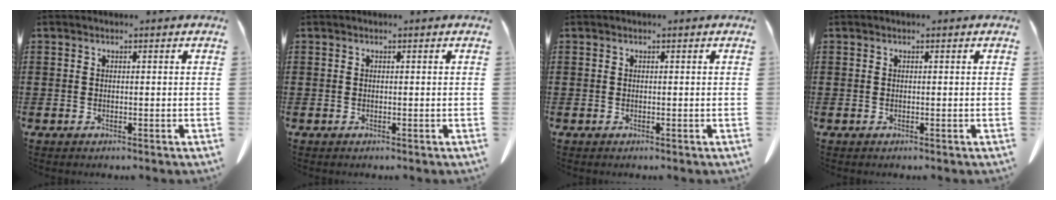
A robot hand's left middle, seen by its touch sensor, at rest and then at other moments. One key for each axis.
{"total": 0.0}
{"total": 0.0}
{"total": 0.0}